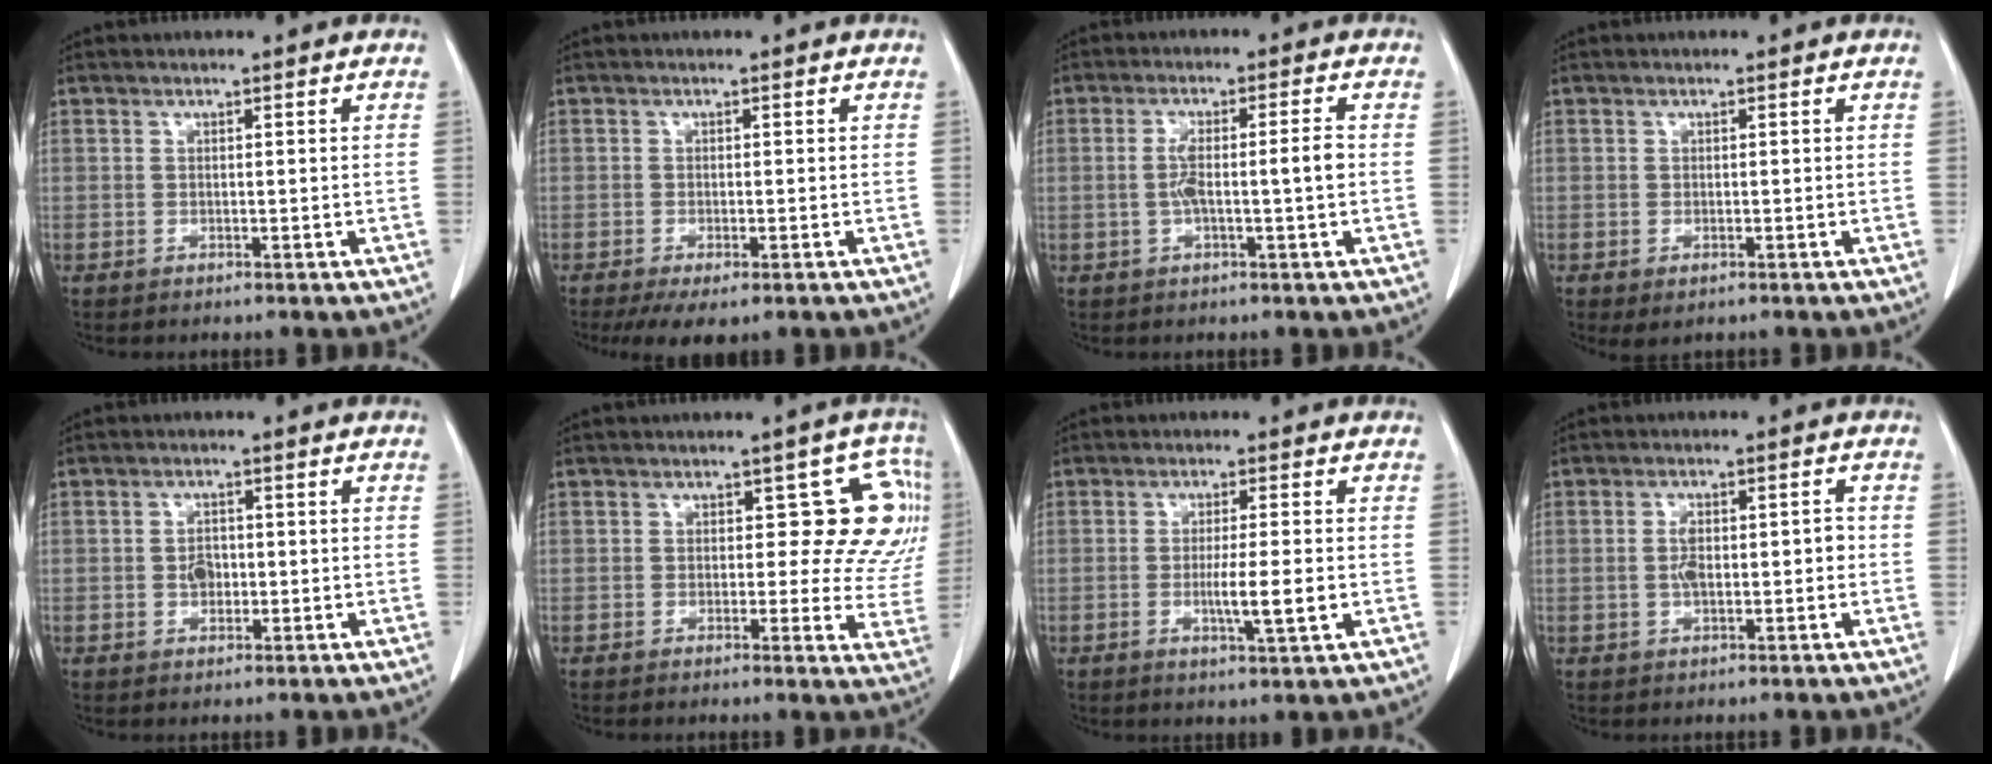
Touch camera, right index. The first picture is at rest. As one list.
[{"total": 4.7, "force": [-3.1, 1.8, 3.1], "torque": [-0.047, -0.010, -0.047]}, {"total": 5.5, "force": [-0.6, 0.3, 5.4], "torque": [-0.104, 0.012, -0.008]}, {"total": 1.6, "force": [-0.8, 0.8, 1.2], "torque": [-0.018, -0.003, -0.004]}, {"total": 2.4, "force": [-0.4, 1.7, 1.7], "torque": [-0.026, 0.005, -0.005]}, {"total": 10.2, "force": [2.3, 5.2, 8.5], "torque": [-0.065, 0.020, 0.019]}, {"total": 5.4, "force": [-1.2, 0.0, 5.3], "torque": [-0.092, -0.010, -0.019]}, {"total": 4.2, "force": [-0.4, 1.8, 3.8], "torque": [-0.072, 0.013, -0.008]}]